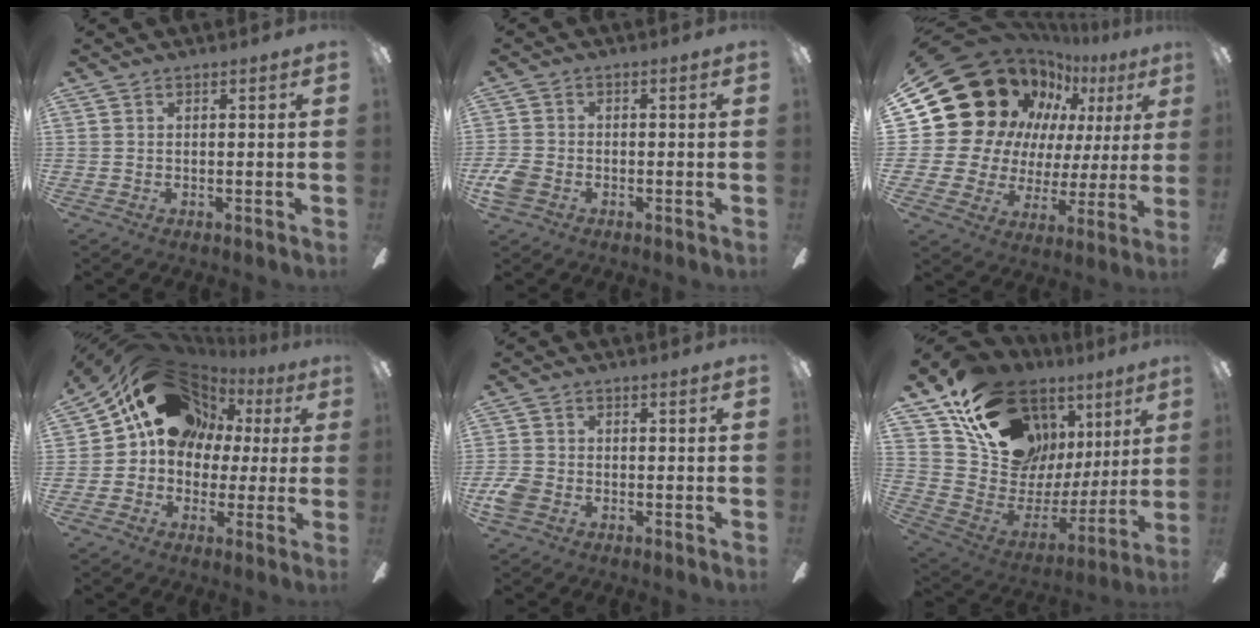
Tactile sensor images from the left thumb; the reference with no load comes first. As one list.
[{"total": 5.2, "force": [-2.4, 3.7, 2.8], "torque": [-0.067, 0.012, -0.047]}, {"total": 22.4, "force": [12.0, 16.2, 9.8], "torque": [-0.171, -0.084, 0.252]}, {"total": 20.2, "force": [8.8, 15.2, 10.1], "torque": [-0.156, -0.036, 0.170]}, {"total": 5.3, "force": [-2.4, 3.8, 2.7], "torque": [-0.066, 0.011, -0.047]}, {"total": 19.3, "force": [13.1, 11.4, 8.6], "torque": [-0.157, -0.088, 0.253]}]